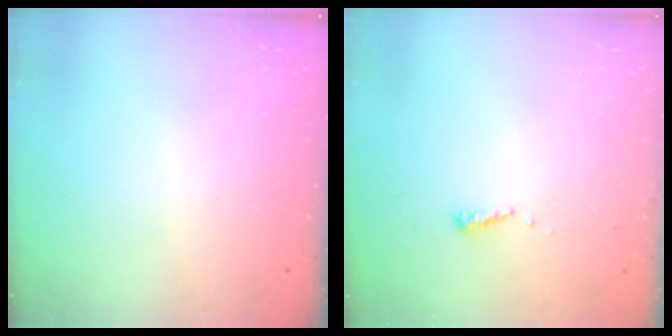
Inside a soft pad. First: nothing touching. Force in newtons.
{"total": 5.3, "press": 5.3, "slide": 0.5}